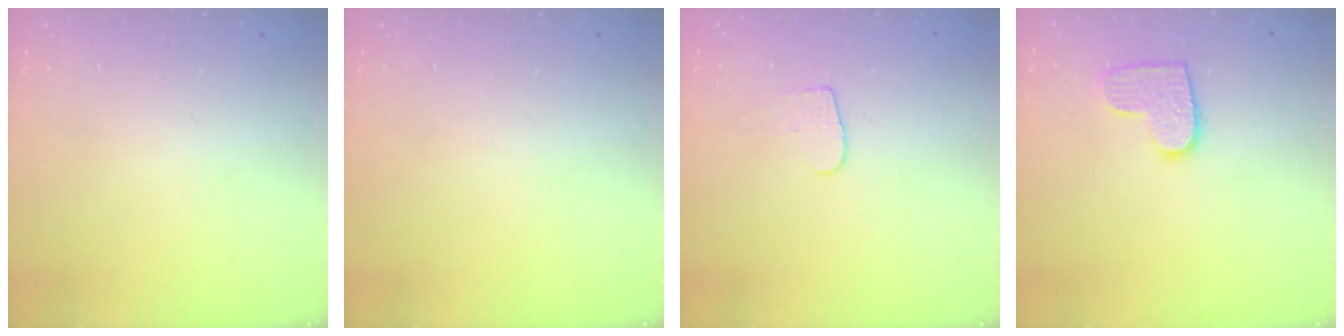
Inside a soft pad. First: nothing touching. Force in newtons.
{"total": 0.0}
{"total": 4.3, "press": 4.2, "slide": 0.3}
{"total": 9.3, "press": 9.3, "slide": 0.3}